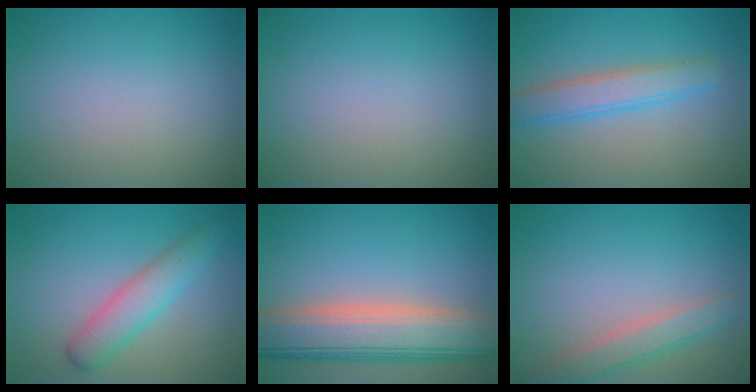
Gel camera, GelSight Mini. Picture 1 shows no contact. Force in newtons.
{"total": 0.0}
{"total": 3.6, "press": 3.6, "slide": 0.1}
{"total": 3.8, "press": 3.8, "slide": 0.1}
{"total": 9.3, "press": 9.3, "slide": 0.9}
{"total": 2.9, "press": 2.9, "slide": 0.2}